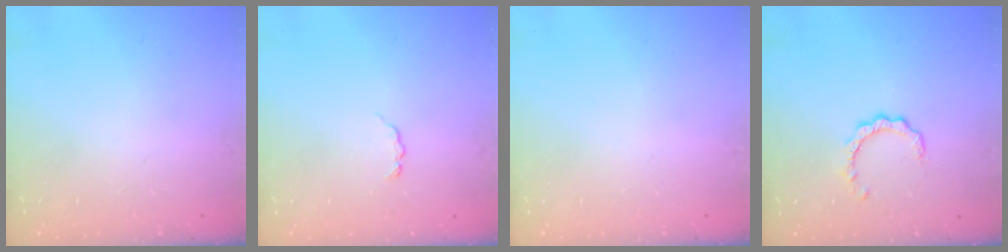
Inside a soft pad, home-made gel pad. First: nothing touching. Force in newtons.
{"total": 2.9, "press": 2.9, "slide": 0.4}
{"total": 0.0}
{"total": 4.6, "press": 4.6, "slide": 0.4}